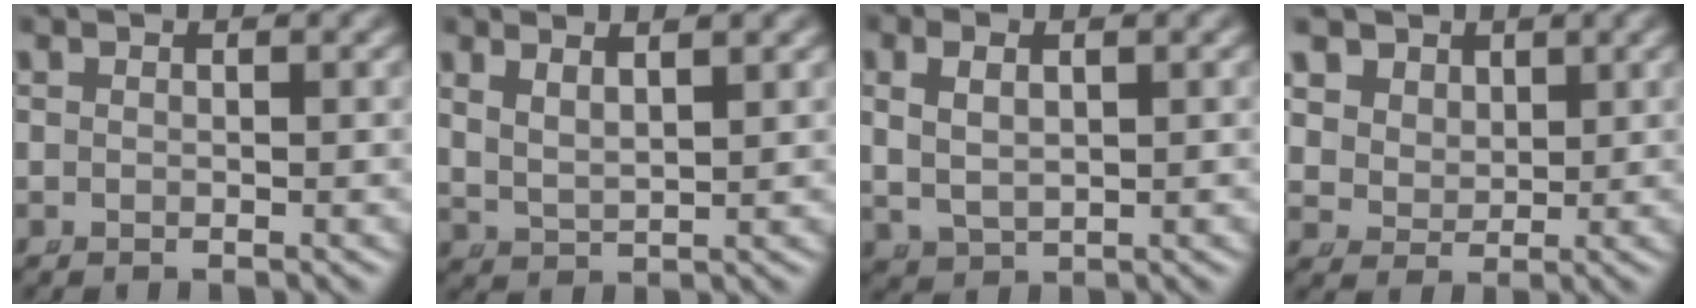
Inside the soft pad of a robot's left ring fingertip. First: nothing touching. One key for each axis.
{"total": 3.5, "fx": 2.2, "fy": 1.7, "fz": 2.0, "tx": -0.047, "ty": -0.004, "tz": 0.043}
{"total": 3.7, "fx": 0.8, "fy": 2.8, "fz": 2.3, "tx": -0.060, "ty": -0.004, "tz": 0.024}
{"total": 6.2, "fx": 2.7, "fy": 4.9, "fz": 2.6, "tx": -0.071, "ty": -0.016, "tz": 0.052}